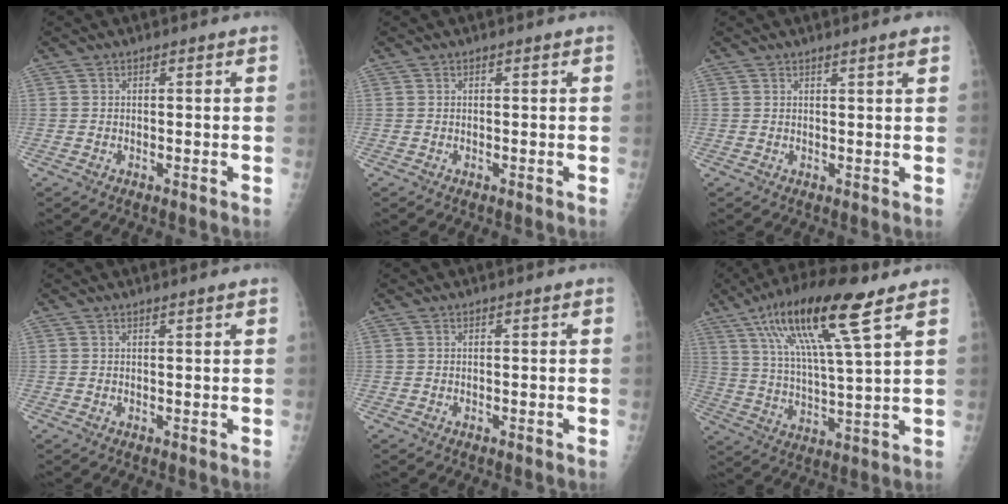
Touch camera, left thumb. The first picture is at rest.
{"total": 0.0}
{"total": 1.7, "force": [1.3, -0.1, 1.1], "torque": [-0.013, -0.007, 0.018]}
{"total": 1.1, "force": [0.9, 0.1, 0.6], "torque": [-0.004, -0.001, 0.014]}
{"total": 0.0}
{"total": 17.9, "force": [9.5, 3.3, 14.8], "torque": [-0.269, -0.024, 0.170]}